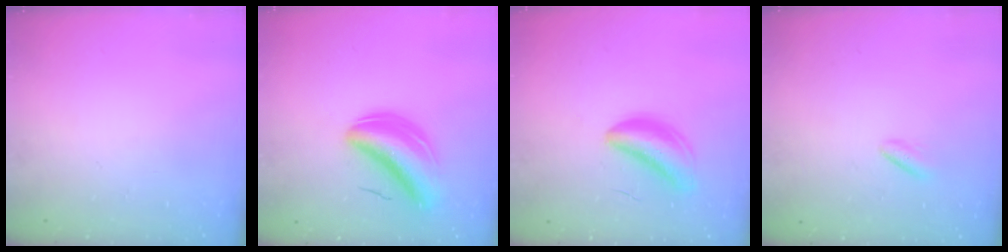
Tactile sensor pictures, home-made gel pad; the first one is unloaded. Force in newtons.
{"total": 7.0, "press": 6.8, "slide": 1.7}
{"total": 5.4, "press": 5.0, "slide": 1.9}
{"total": 2.0, "press": 1.7, "slide": 1.0}